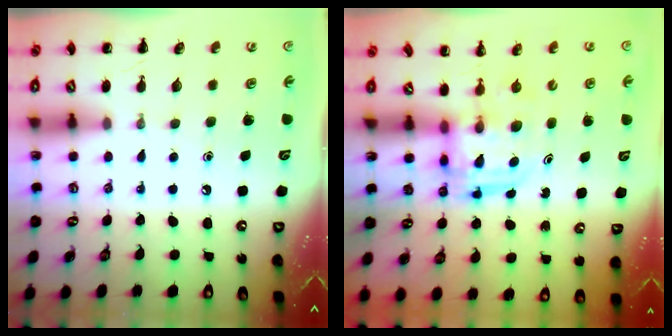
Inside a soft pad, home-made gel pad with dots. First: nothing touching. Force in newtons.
{"total": 3.0, "press": 3.0, "slide": 0.3}